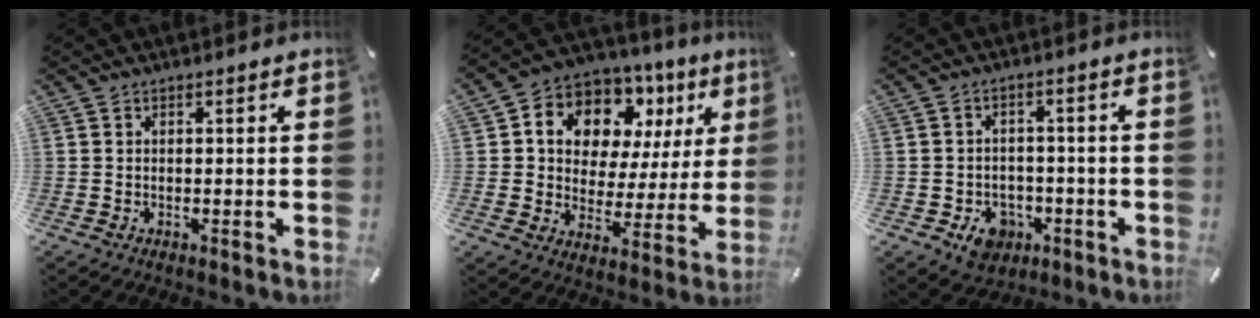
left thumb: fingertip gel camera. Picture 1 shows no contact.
{"total": 11.0, "force": [5.9, 8.2, 4.3], "torque": [-0.087, -0.042, 0.111]}
{"total": 7.3, "force": [-3.2, 5.7, 3.1], "torque": [-0.044, 0.019, -0.056]}